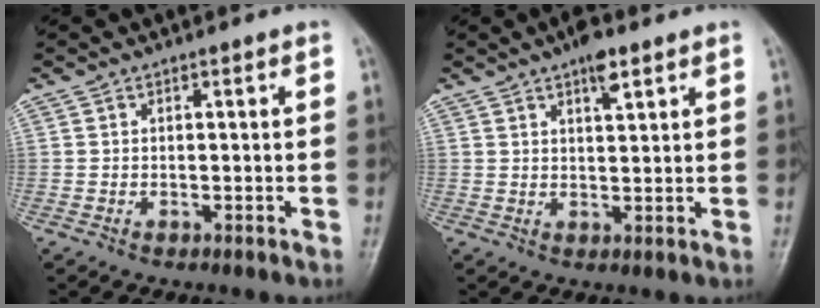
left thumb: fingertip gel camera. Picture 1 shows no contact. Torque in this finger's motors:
{"motor_torque": [0.84, 0.11, 0.80, -0.14, 0.12]}